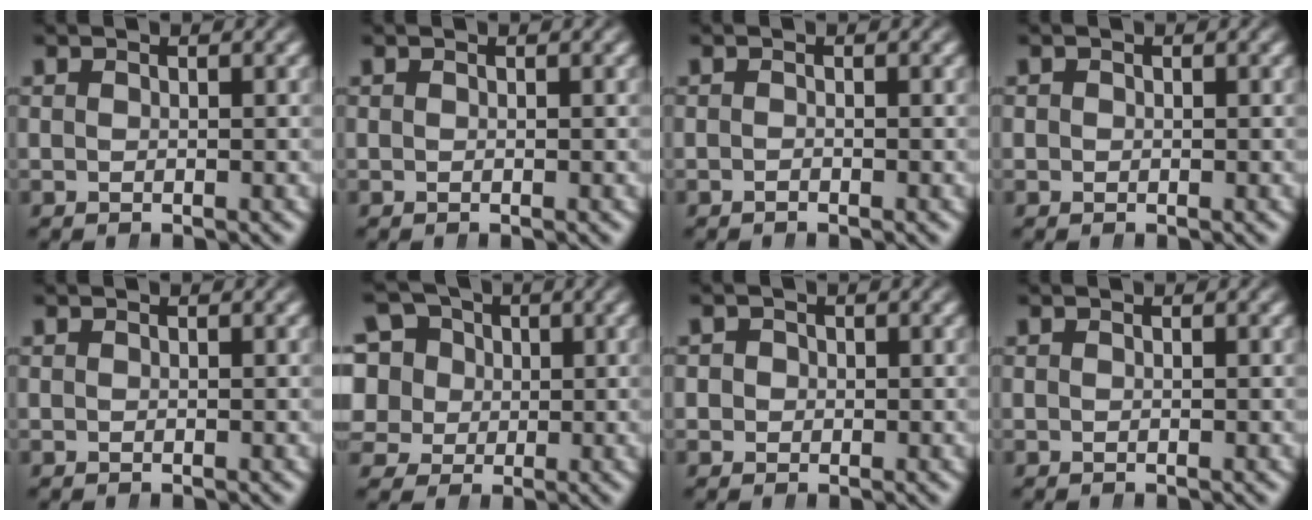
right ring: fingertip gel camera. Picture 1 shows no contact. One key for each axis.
{"total": 0.0}
{"total": 0.6, "fx": -0.6, "fy": 0.3, "fz": 0.0, "tx": -0.001, "ty": 0.000, "tz": -0.015}
{"total": 0.8, "fx": -0.1, "fy": 0.8, "fz": 0.0, "tx": -0.006, "ty": -0.006, "tz": 0.000}
{"total": 0.0}
{"total": 12.9, "fx": 1.3, "fy": 12.0, "fz": 4.7, "tx": -0.135, "ty": -0.026, "tz": 0.014}
{"total": 2.2, "fx": -0.1, "fy": 2.1, "fz": 0.5, "tx": -0.014, "ty": -0.004, "tz": -0.001}
{"total": 0.0}